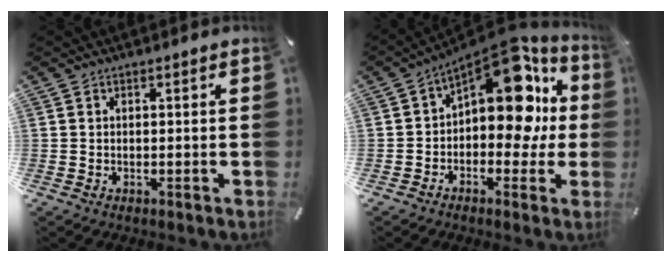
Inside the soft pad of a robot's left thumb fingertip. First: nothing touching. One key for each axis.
{"total": 15.8, "fx": 5.6, "fy": 8.6, "fz": 12.0, "tx": -0.162, "ty": -0.041, "tz": 0.093}